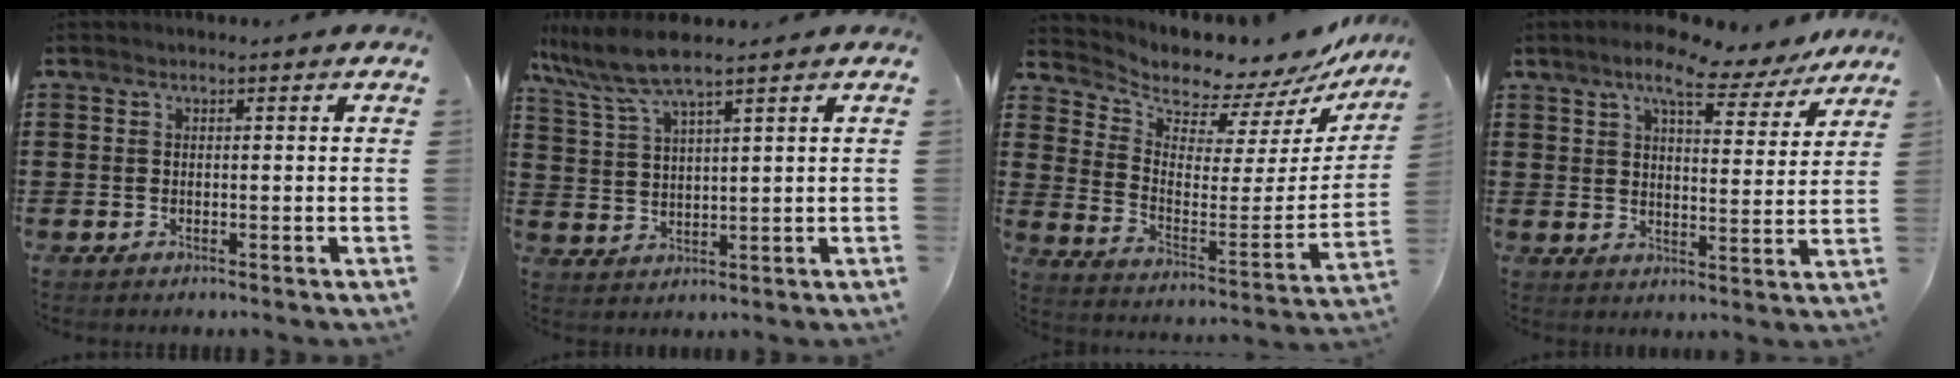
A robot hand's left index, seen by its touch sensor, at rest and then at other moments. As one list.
[{"total": 6.9, "force": [5.4, 0.7, 4.2], "torque": [-0.107, -0.017, 0.093]}, {"total": 5.9, "force": [5.7, 1.5, 0.3], "torque": [-0.032, -0.069, 0.093]}, {"total": 8.8, "force": [7.0, 1.9, 5.0], "torque": [-0.093, -0.021, 0.120]}]